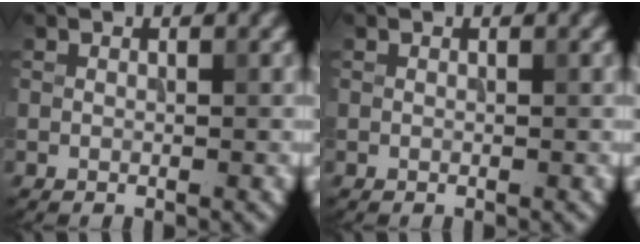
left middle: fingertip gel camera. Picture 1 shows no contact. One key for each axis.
{"total": 0.0}